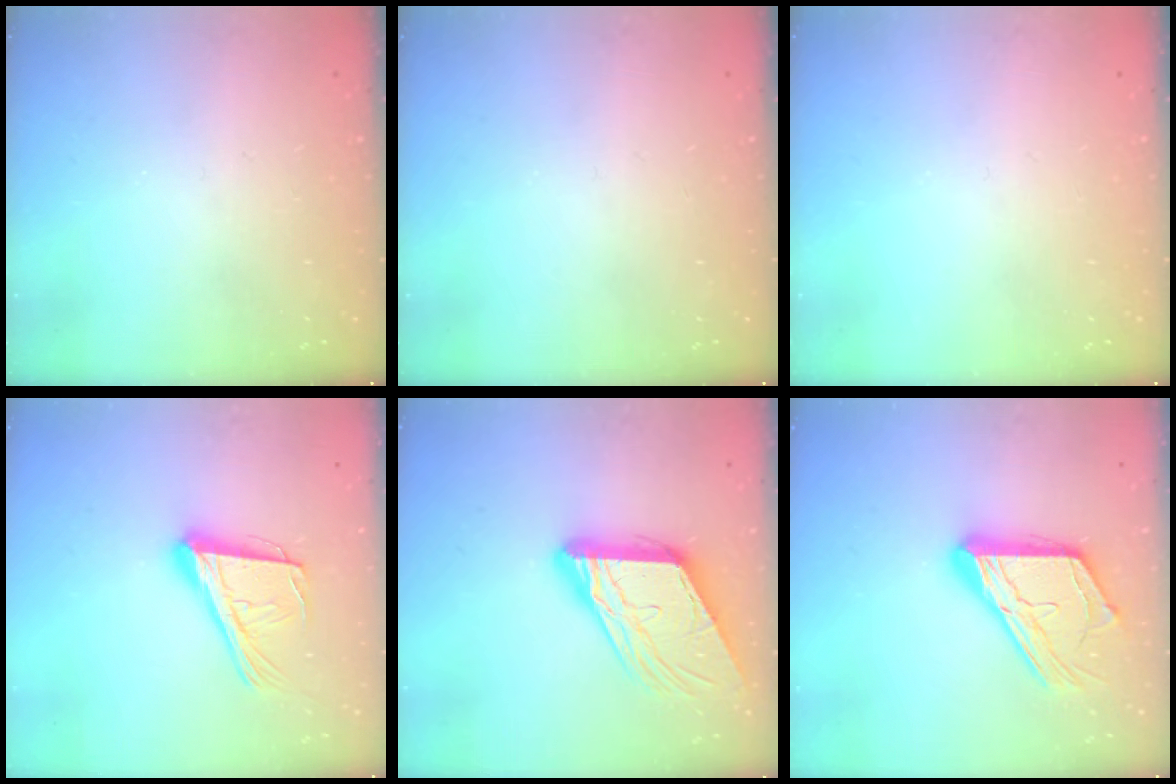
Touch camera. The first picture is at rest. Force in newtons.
{"total": 0.0}
{"total": 0.0}
{"total": 19.5, "press": 19.1, "slide": 3.9}
{"total": 14.9, "press": 14.8, "slide": 1.5}
{"total": 16.7, "press": 16.7, "slide": 1.4}